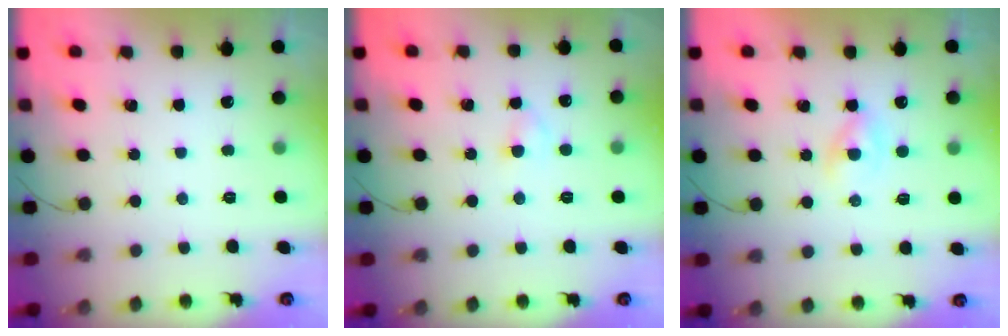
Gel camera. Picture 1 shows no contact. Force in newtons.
{"total": 2.3, "press": 2.0, "slide": 1.1}
{"total": 2.2, "press": 2.0, "slide": 1.0}